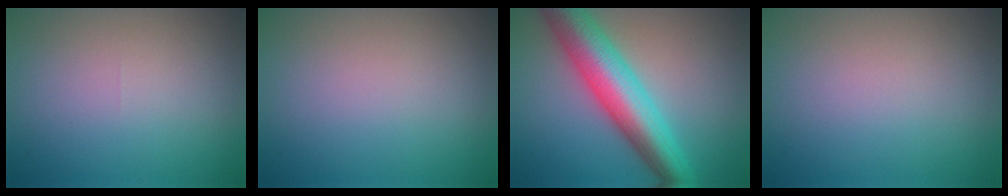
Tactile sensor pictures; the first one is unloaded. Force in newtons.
{"total": 0.0}
{"total": 9.4, "press": 9.4, "slide": 0.2}
{"total": 0.0}